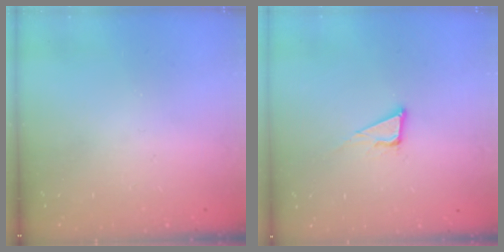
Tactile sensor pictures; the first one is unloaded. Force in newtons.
{"total": 7.0, "press": 6.4, "slide": 2.8}